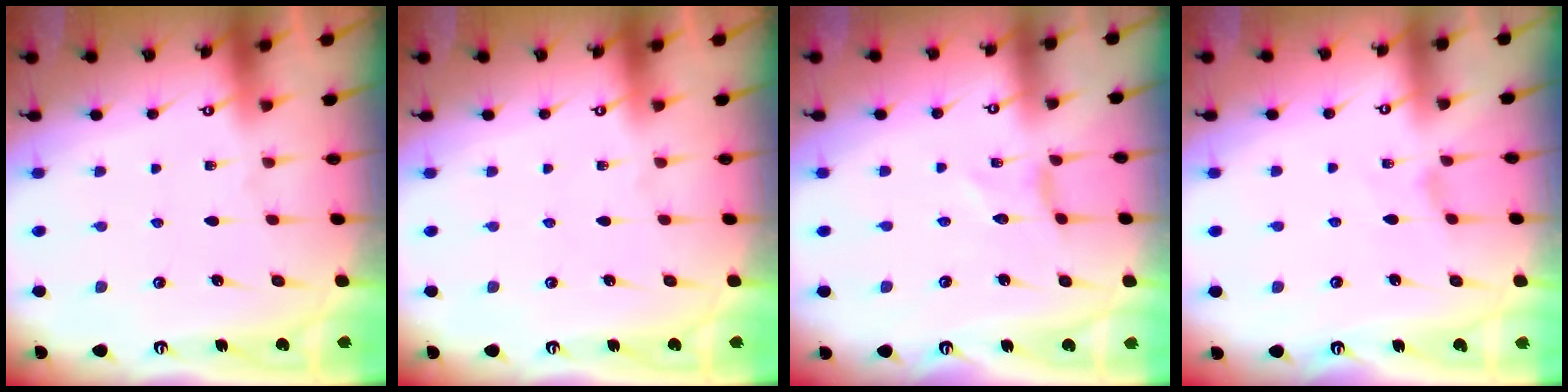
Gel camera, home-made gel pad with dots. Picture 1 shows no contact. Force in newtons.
{"total": 0.0}
{"total": 0.0}
{"total": 0.0}